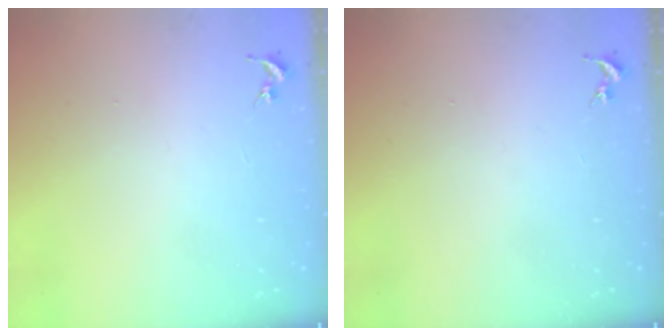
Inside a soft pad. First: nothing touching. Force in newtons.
{"total": 0.0}